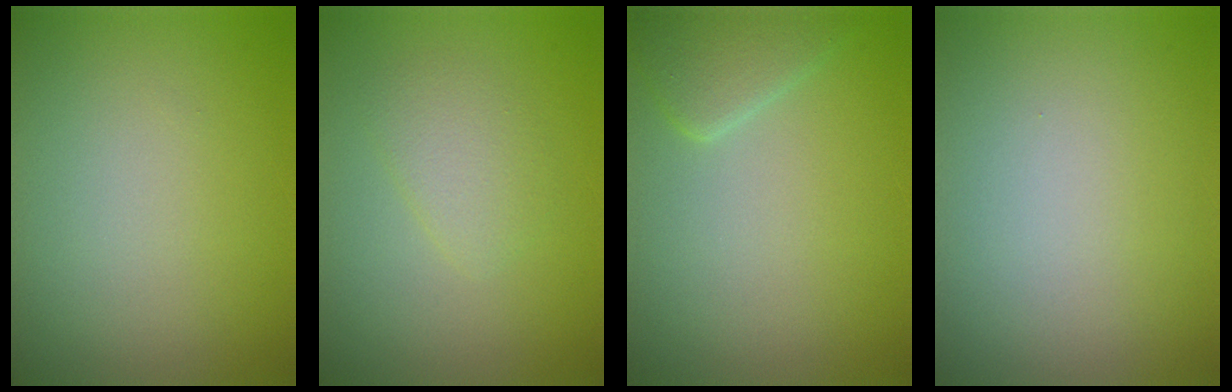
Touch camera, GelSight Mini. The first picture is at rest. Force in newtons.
{"total": 2.0, "press": 2.0, "slide": 0.1}
{"total": 2.2, "press": 2.2, "slide": 0.2}
{"total": 0.0}